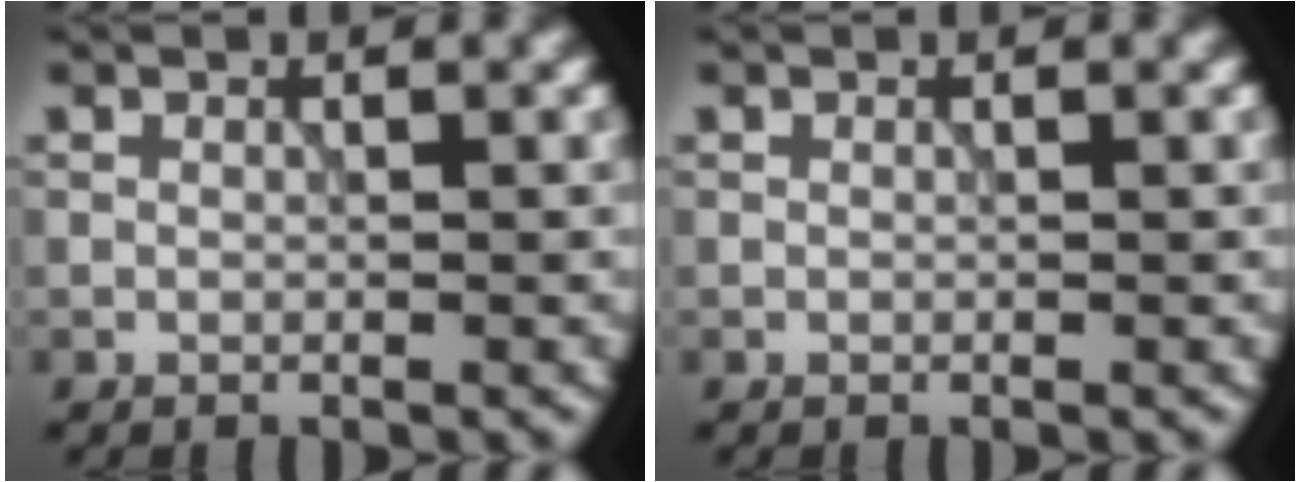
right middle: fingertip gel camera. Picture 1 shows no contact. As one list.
[{"total": 0.0}]